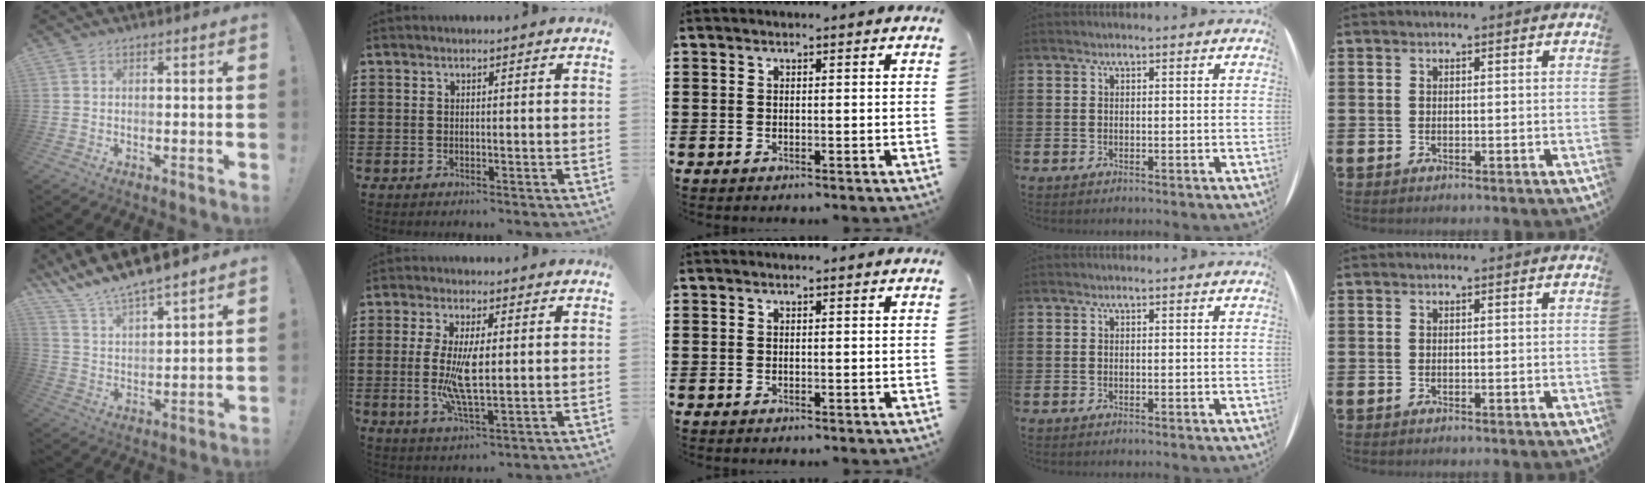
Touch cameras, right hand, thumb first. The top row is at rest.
{"thumb": {"total": 10.3, "force": [9.7, 1.7, 3.1], "torque": [-0.086, -0.083, 0.174]}, "index": {"total": 7.7, "force": [0.4, 2.4, 7.3], "torque": [-0.155, -0.004, 0.003]}}